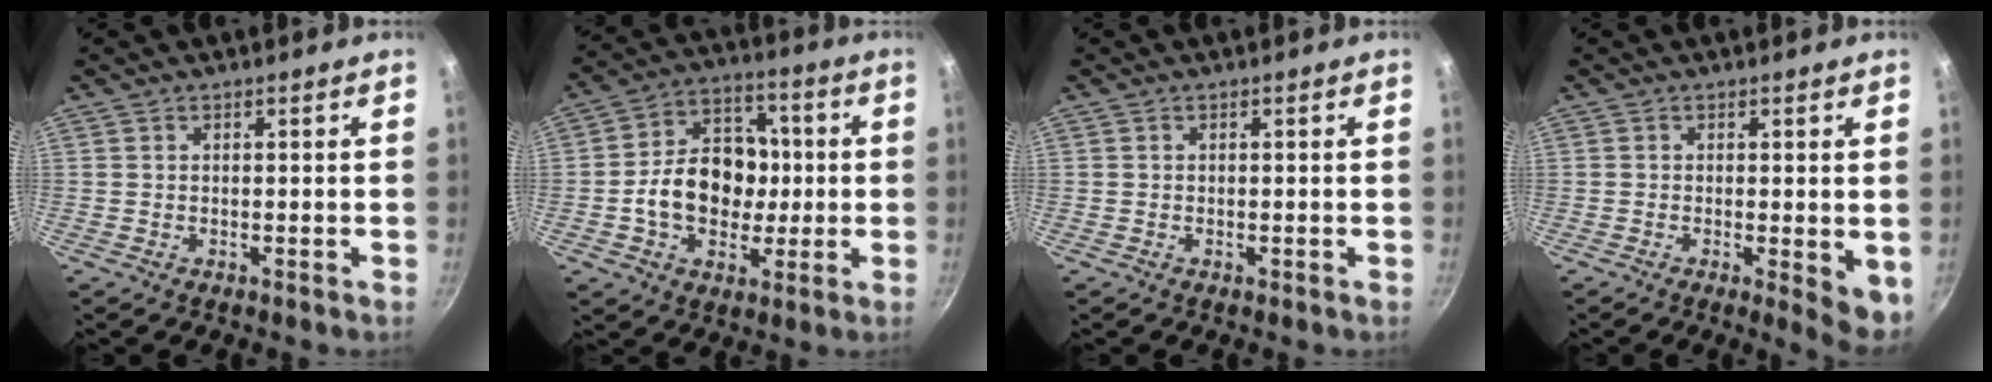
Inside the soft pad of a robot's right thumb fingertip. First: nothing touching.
{"total": 15.1, "force": [-1.2, 11.6, 9.5], "torque": [-0.117, 0.028, -0.030]}
{"total": 0.0}
{"total": 5.2, "force": [-0.7, 1.7, 4.9], "torque": [-0.055, -0.010, -0.007]}